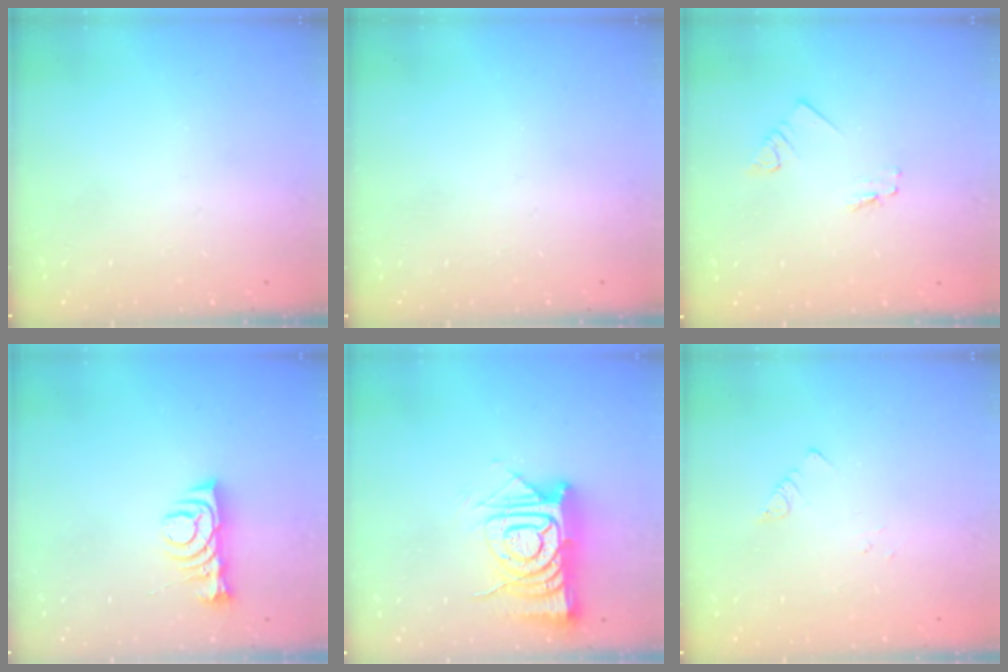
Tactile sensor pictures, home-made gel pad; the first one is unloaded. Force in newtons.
{"total": 0.0}
{"total": 1.2, "press": 1.2, "slide": 0.1}
{"total": 7.0, "press": 7.0, "slide": 0.8}
{"total": 15.8, "press": 15.7, "slide": 1.4}
{"total": 1.8, "press": 1.8, "slide": 0.2}